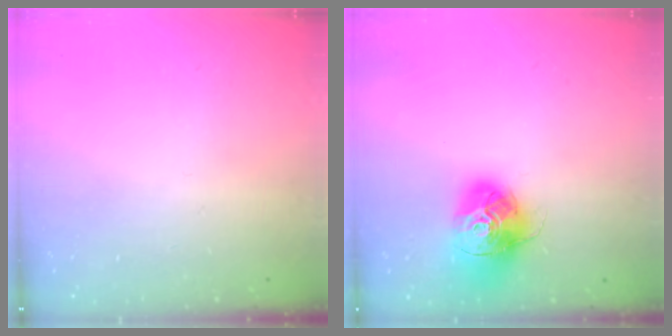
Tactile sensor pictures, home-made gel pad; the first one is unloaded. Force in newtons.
{"total": 17.2, "press": 17.1, "slide": 2.0}